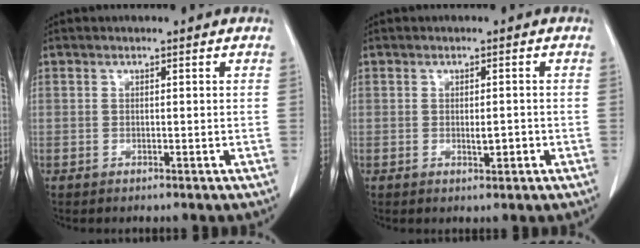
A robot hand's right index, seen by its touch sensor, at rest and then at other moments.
{"total": 2.0, "force": [-0.6, 0.7, 1.8], "torque": [-0.031, -0.001, -0.006]}